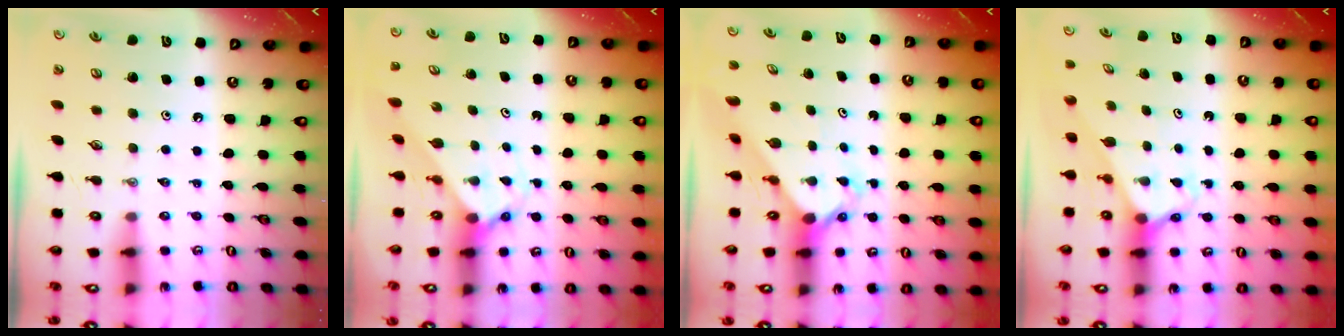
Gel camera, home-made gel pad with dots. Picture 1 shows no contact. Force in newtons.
{"total": 2.3, "press": 2.3, "slide": 0.2}
{"total": 2.5, "press": 2.5, "slide": 0.3}
{"total": 2.6, "press": 2.6, "slide": 0.1}